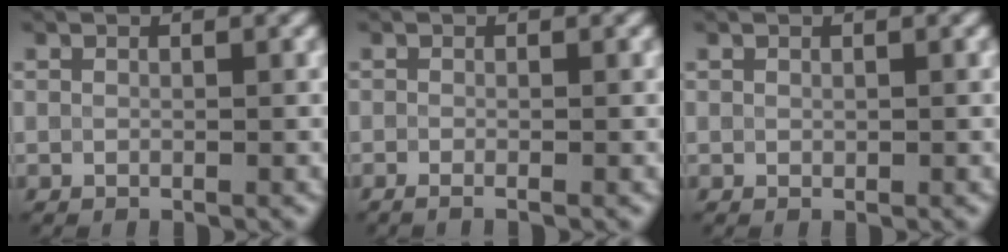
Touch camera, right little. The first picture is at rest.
{"total": 1.3, "force": [-0.6, 0.4, 1.0], "torque": [-0.008, -0.012, -0.013]}
{"total": 0.0}